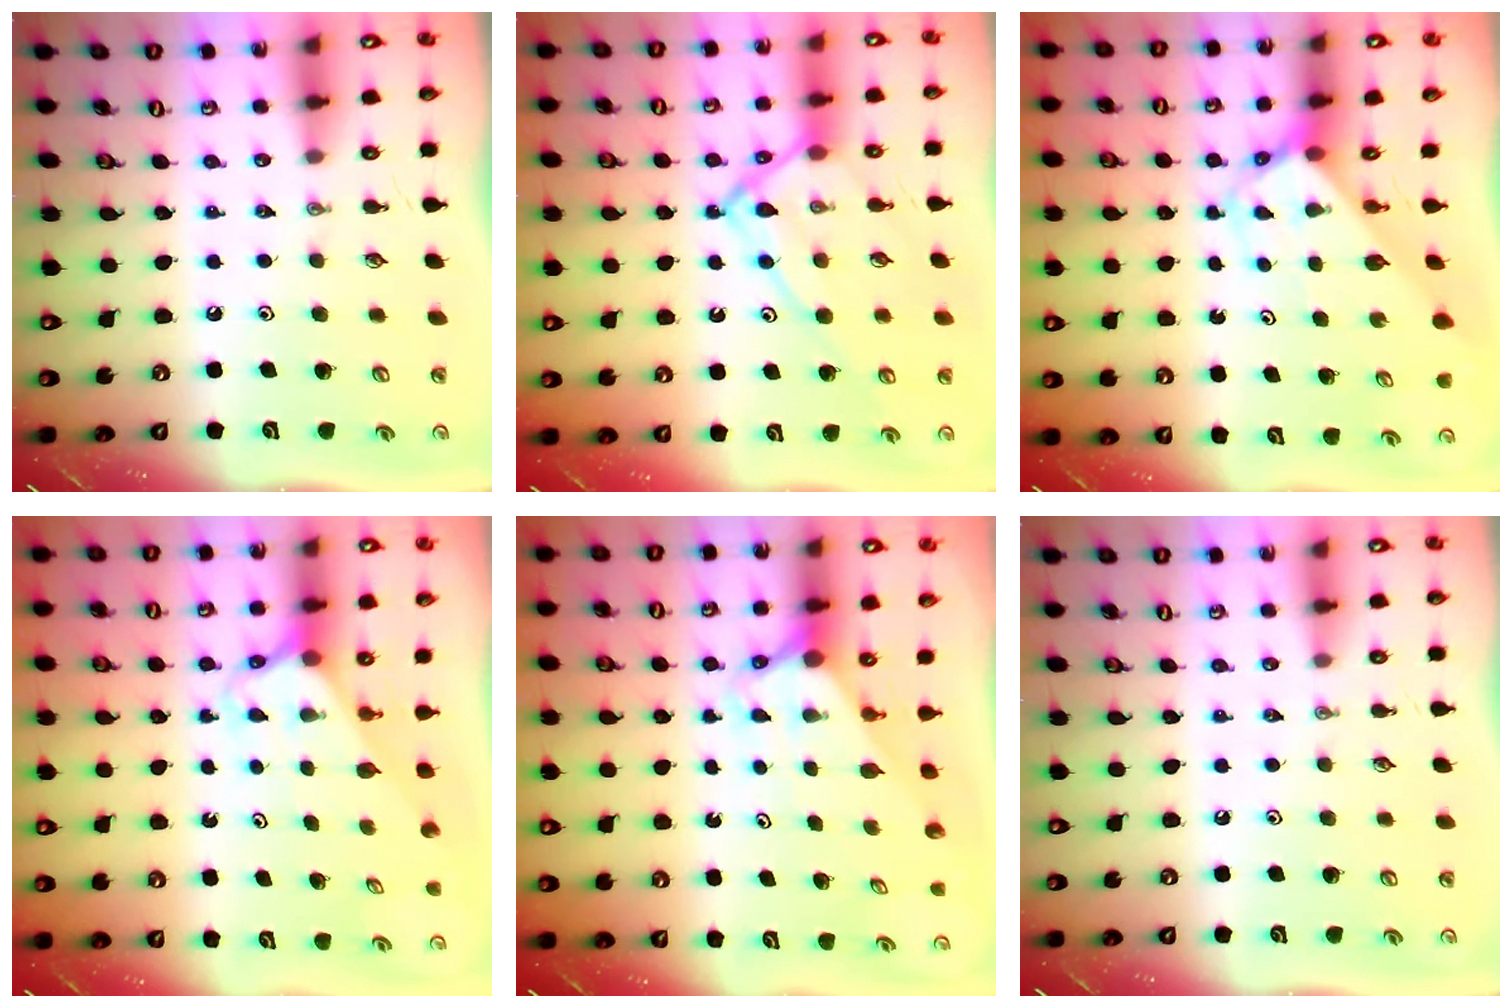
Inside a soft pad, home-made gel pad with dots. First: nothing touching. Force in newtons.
{"total": 14.0, "press": 13.9, "slide": 1.7}
{"total": 2.9, "press": 2.9, "slide": 0.2}
{"total": 2.5, "press": 2.5, "slide": 0.2}
{"total": 2.9, "press": 2.9, "slide": 0.1}
{"total": 0.0}